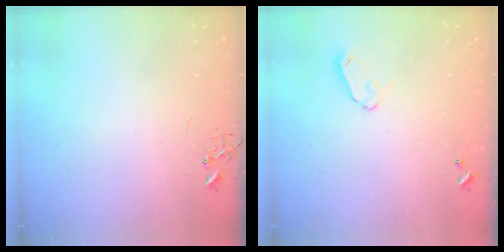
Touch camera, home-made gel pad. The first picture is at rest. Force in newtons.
{"total": 5.8, "press": 5.8, "slide": 0.5}